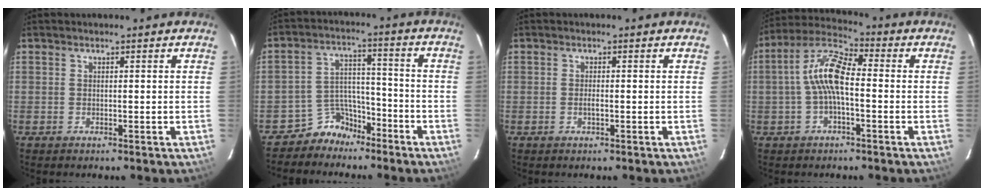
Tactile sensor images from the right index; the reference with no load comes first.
{"total": 6.8, "force": [-5.5, 4.0, 0.4], "torque": [-0.009, 0.034, -0.096]}
{"total": 0.9, "force": [-0.3, 0.2, 0.8], "torque": [-0.015, -0.001, -0.005]}
{"total": 9.1, "force": [-0.9, 3.4, 8.4], "torque": [-0.180, 0.024, -0.022]}